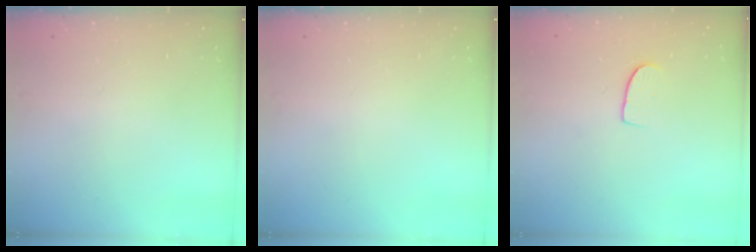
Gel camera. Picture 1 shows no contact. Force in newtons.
{"total": 0.0}
{"total": 7.0, "press": 7.0, "slide": 0.4}